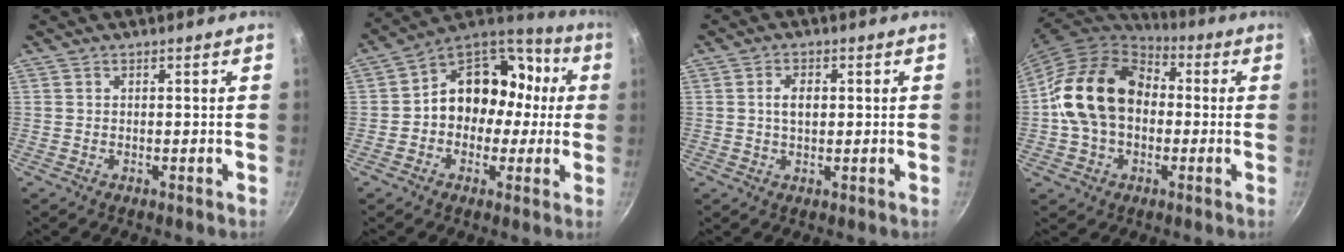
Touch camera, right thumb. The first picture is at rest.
{"total": 17.0, "force": [0.3, 12.7, 11.3], "torque": [-0.111, 0.051, -0.005]}
{"total": 3.5, "force": [0.5, 2.1, 2.8], "torque": [-0.045, 0.003, 0.009]}
{"total": 18.3, "force": [-0.3, 13.1, 12.7], "torque": [-0.218, 0.033, -0.012]}